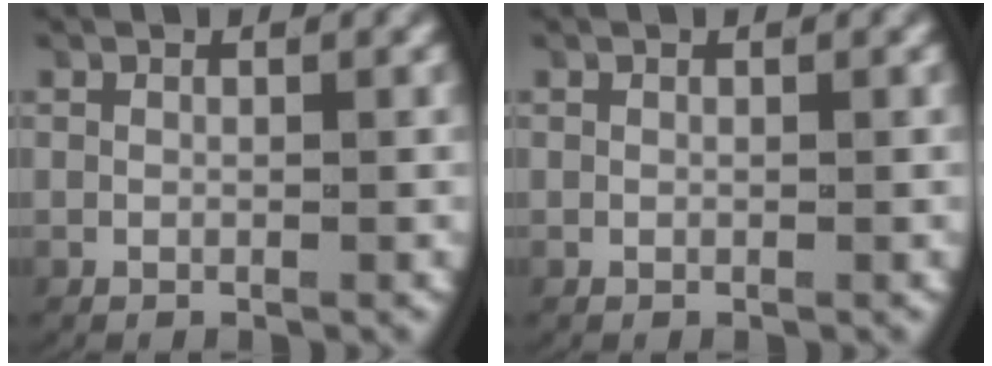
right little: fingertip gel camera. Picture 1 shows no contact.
{"total": 0.0}